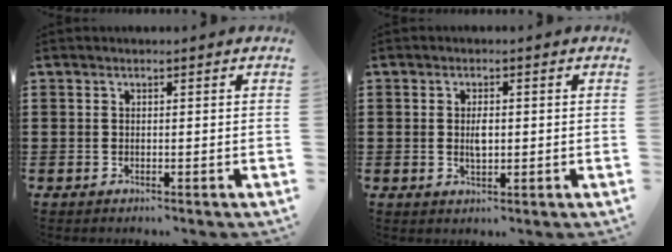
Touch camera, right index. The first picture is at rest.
{"total": 2.6, "force": [0.0, 1.1, 2.3], "torque": [-0.044, 0.002, -0.001]}